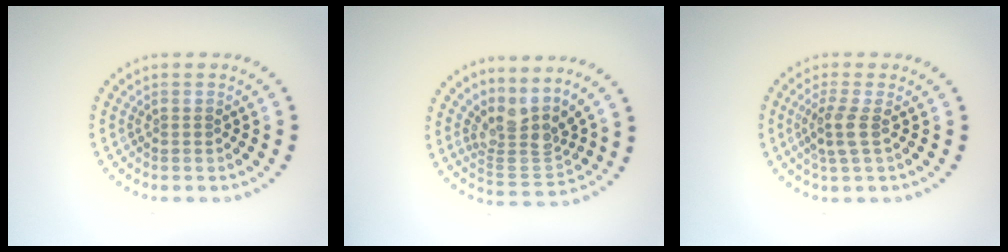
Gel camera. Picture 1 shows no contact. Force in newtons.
{"total": 3.6, "press": 2.4, "slide": 2.7}
{"total": 2.1, "press": 1.7, "slide": 1.2}